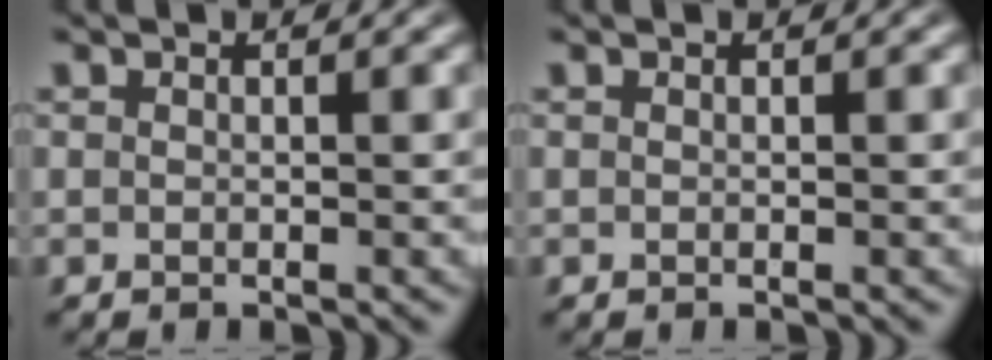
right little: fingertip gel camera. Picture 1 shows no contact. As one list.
[{"total": 0.0}]